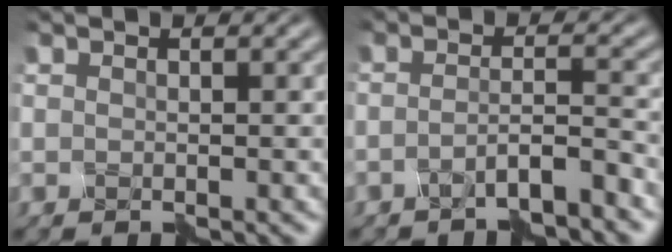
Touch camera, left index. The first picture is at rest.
{"total": 3.2, "force": [-2.2, 0.6, 2.2], "torque": [-0.028, 0.006, -0.051]}